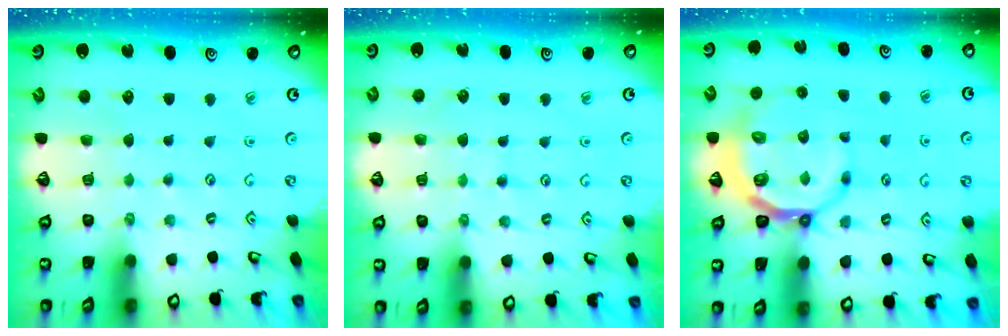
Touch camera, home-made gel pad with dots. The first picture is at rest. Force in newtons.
{"total": 5.5, "press": 5.5, "slide": 0.4}
{"total": 8.0, "press": 7.3, "slide": 3.3}